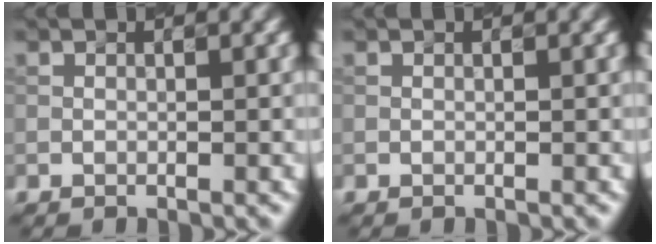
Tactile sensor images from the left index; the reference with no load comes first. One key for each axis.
{"total": 0.0}